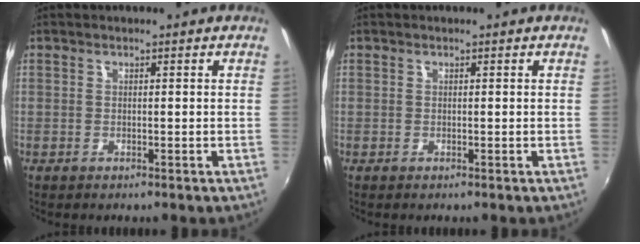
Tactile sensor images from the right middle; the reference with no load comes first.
{"total": 0.0}